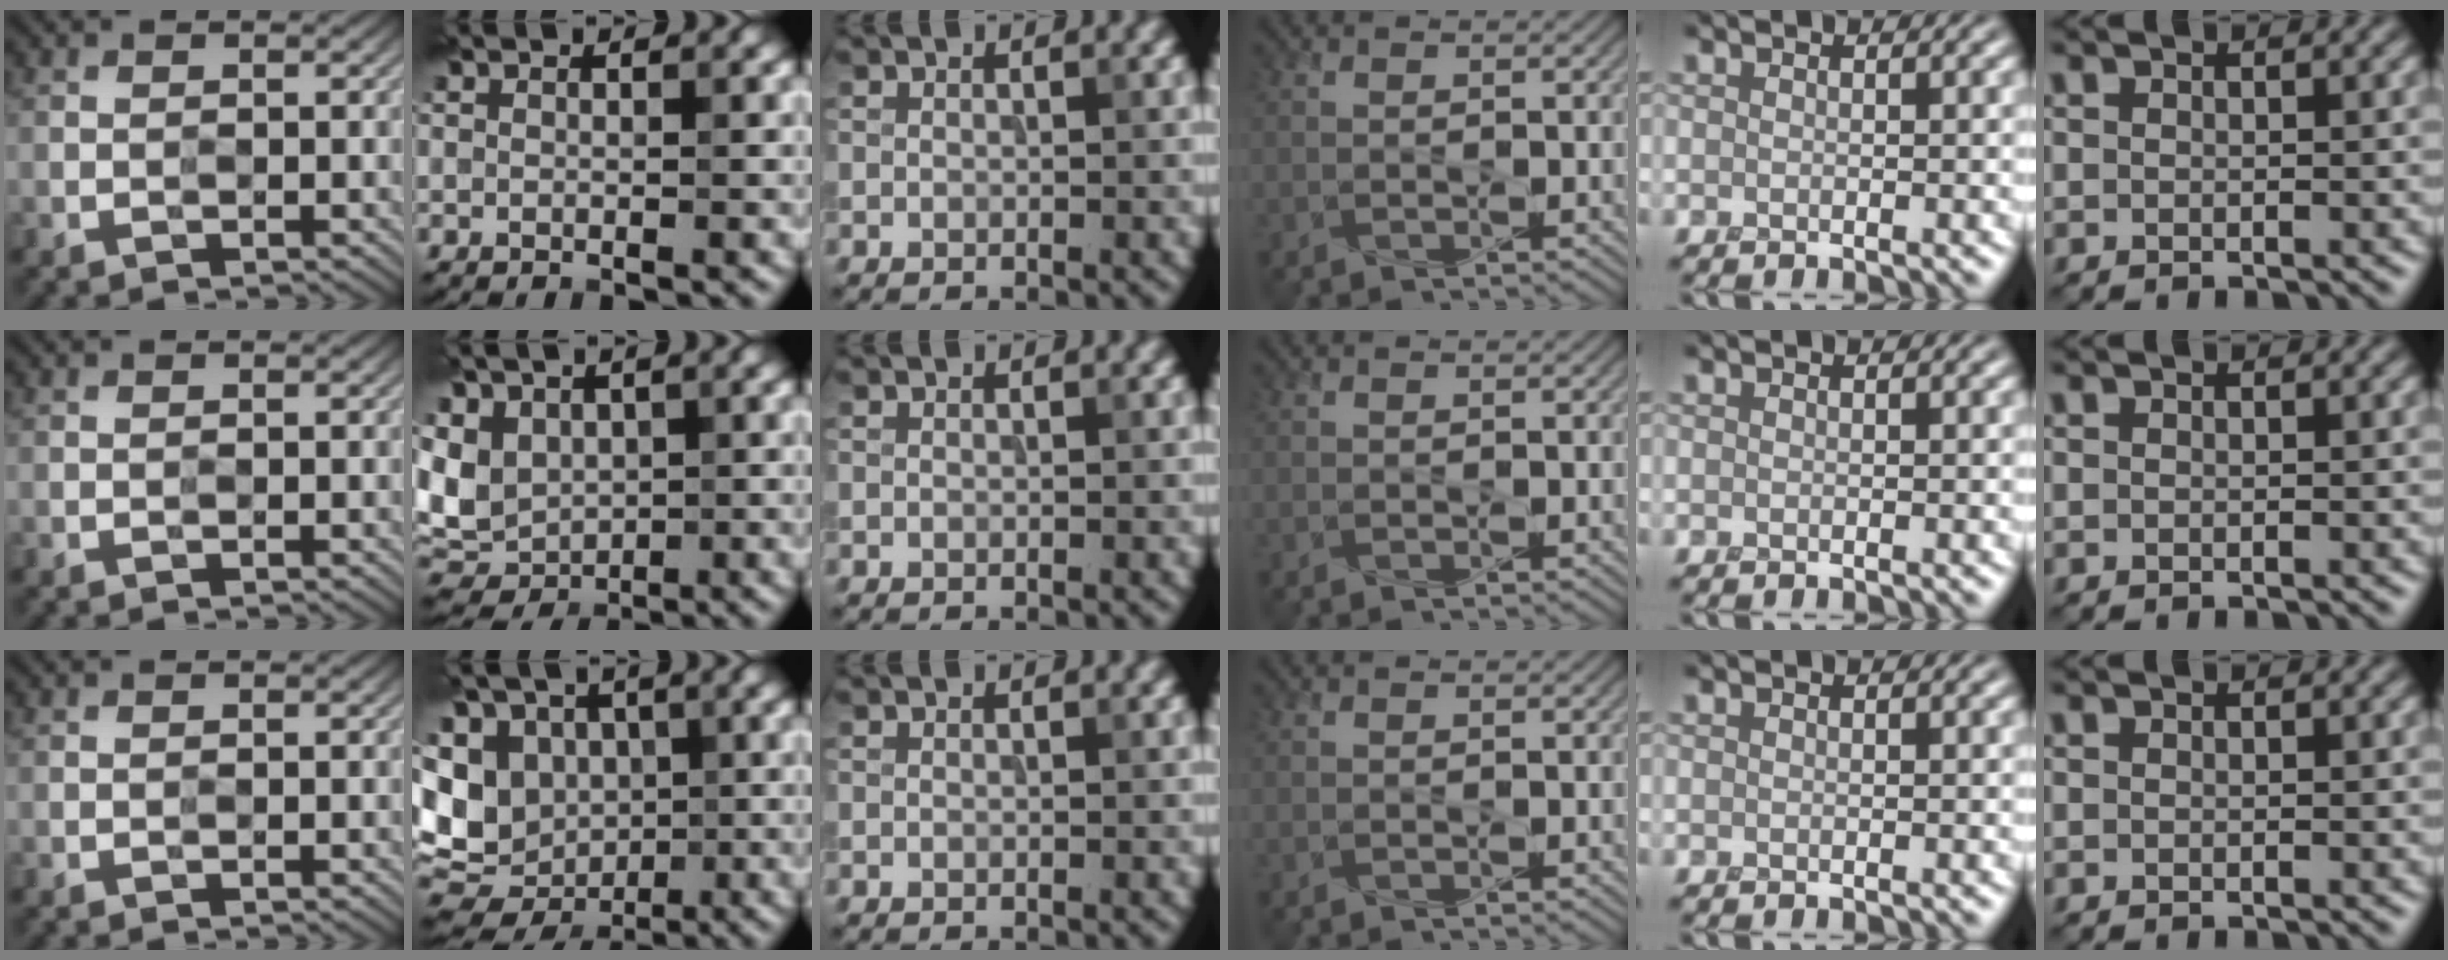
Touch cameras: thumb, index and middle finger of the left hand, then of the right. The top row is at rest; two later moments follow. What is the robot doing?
{"motion": "press", "object": "toy piano key"}